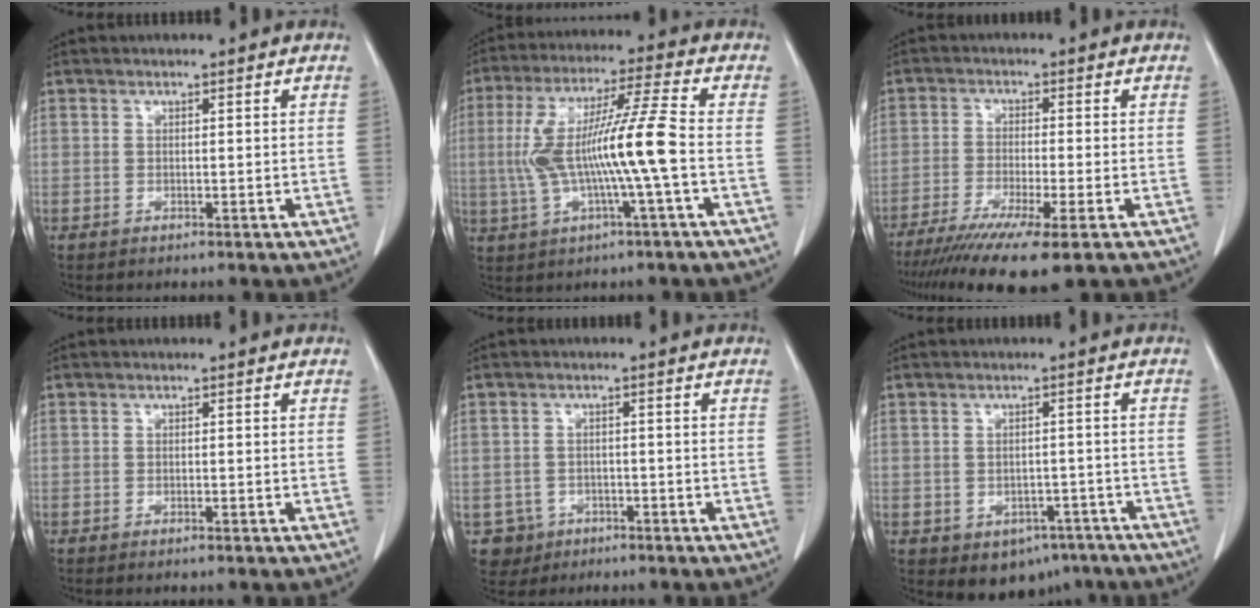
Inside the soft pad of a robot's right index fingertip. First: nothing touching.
{"total": 13.0, "force": [-1.2, -0.3, 12.9], "torque": [-0.260, 0.015, -0.025]}
{"total": 12.0, "force": [-8.3, 0.5, 8.6], "torque": [-0.146, -0.030, -0.134]}
{"total": 0.7, "force": [-0.6, 0.0, 0.4], "torque": [-0.010, -0.002, -0.008]}
{"total": 4.2, "force": [-1.9, 3.8, -0.1], "torque": [0.001, 0.011, -0.029]}
{"total": 6.7, "force": [-4.1, 4.8, 2.3], "torque": [-0.015, 0.012, -0.044]}